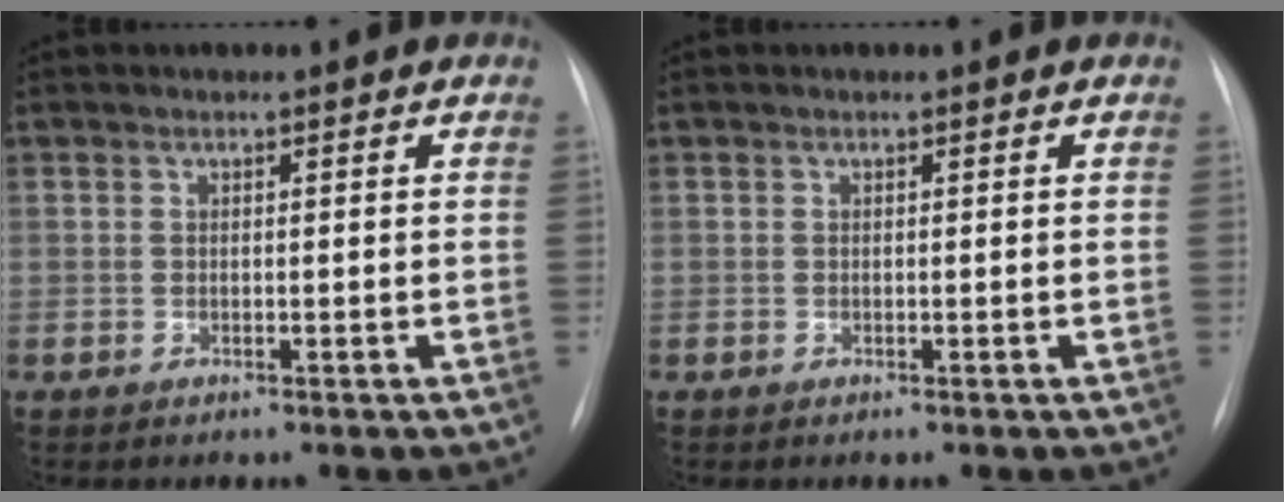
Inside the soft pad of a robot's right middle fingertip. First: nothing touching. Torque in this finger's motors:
{"motor_torque": [-0.05, -0.09, 0.01, 0.00]}